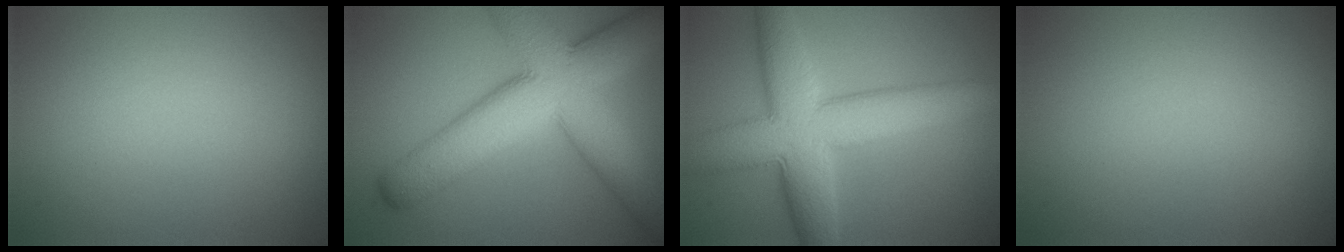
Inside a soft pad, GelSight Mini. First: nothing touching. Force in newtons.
{"total": 11.6, "press": 11.6, "slide": 0.7}
{"total": 9.6, "press": 9.6, "slide": 0.1}
{"total": 0.0}